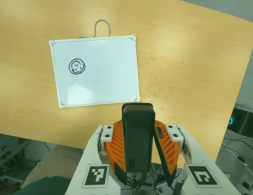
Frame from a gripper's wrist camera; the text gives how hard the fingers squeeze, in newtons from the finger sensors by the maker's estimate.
{"total": 5.6, "left": 4.6, "right": 6.7}